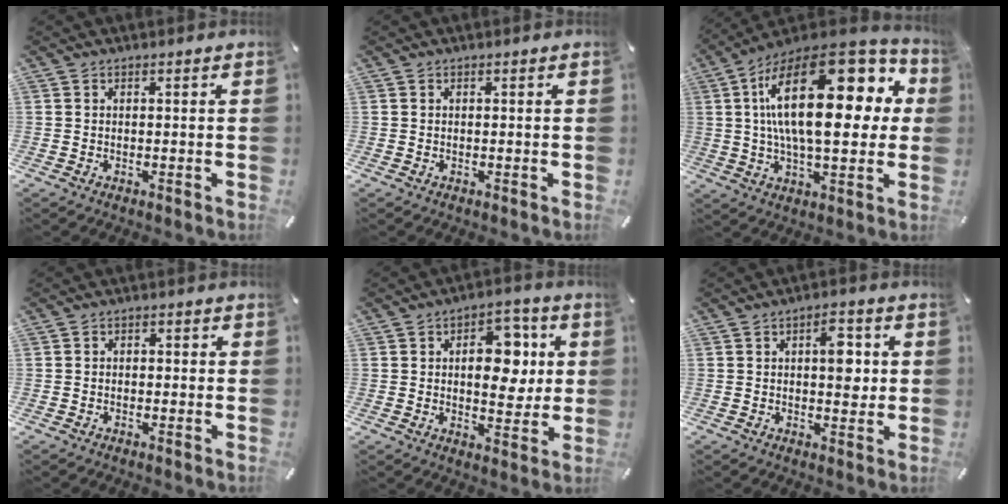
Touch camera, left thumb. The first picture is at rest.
{"total": 0.0}
{"total": 29.2, "force": [6.3, 13.9, 24.9], "torque": [-0.438, -0.032, 0.098]}
{"total": 1.8, "force": [-1.1, 1.3, 0.6], "torque": [-0.010, 0.010, -0.024]}
{"total": 12.3, "force": [2.2, 8.0, 9.1], "torque": [-0.110, -0.004, 0.032]}
{"total": 7.7, "force": [1.2, 4.1, 6.4], "torque": [-0.075, -0.005, 0.012]}